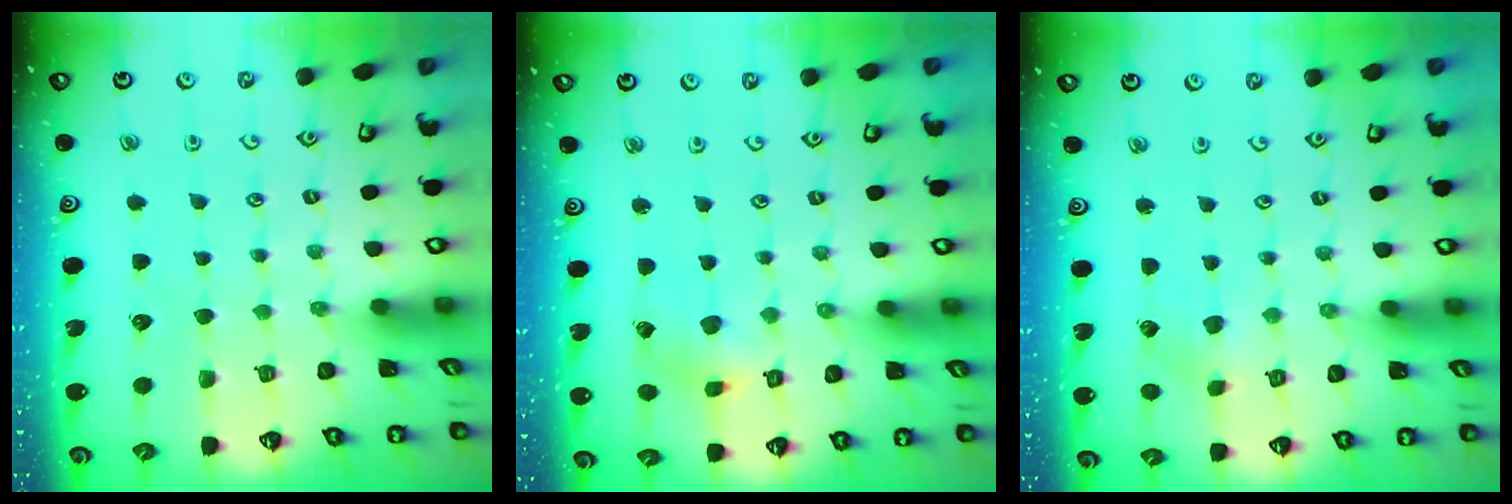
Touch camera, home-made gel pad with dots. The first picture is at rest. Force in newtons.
{"total": 3.5, "press": 3.5, "slide": 0.4}
{"total": 2.3, "press": 2.3, "slide": 0.4}